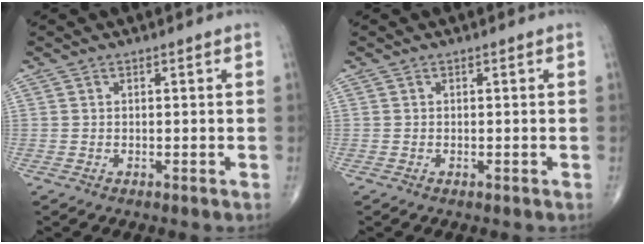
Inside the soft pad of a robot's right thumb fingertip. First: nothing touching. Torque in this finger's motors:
{"motor_torque": [-0.58, 0.25, 0.06, -0.32, -0.02]}